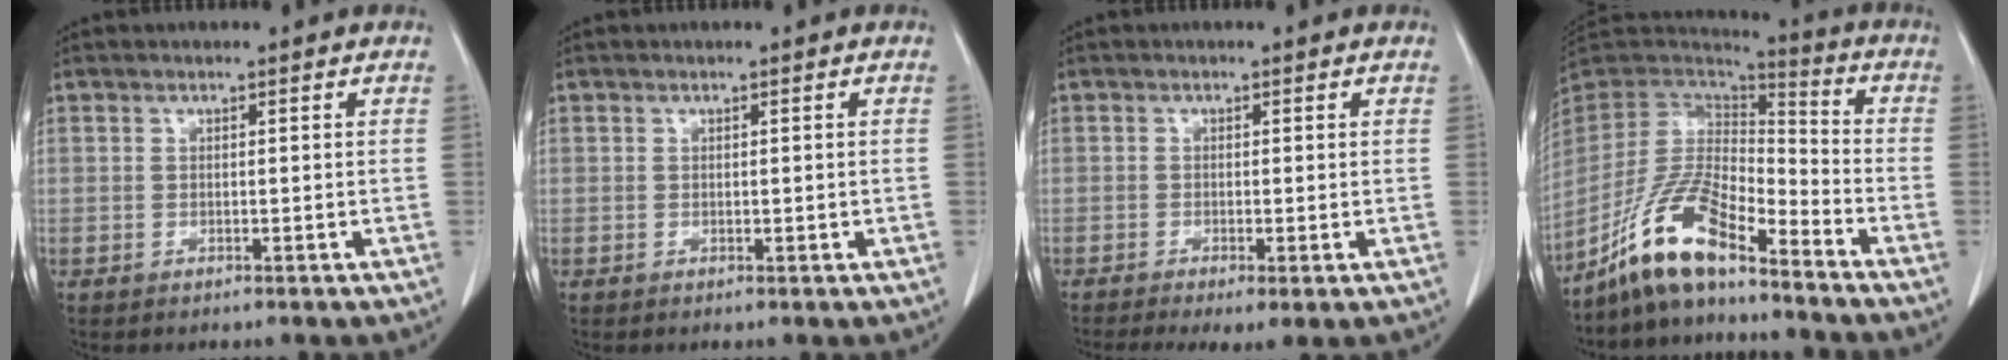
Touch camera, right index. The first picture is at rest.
{"total": 0.7, "force": [0.0, 0.3, 0.7], "torque": [-0.013, -0.003, 0.003]}
{"total": 4.6, "force": [-2.6, 1.2, 3.6], "torque": [-0.057, -0.016, -0.044]}
{"total": 13.0, "force": [-9.6, 2.9, 8.2], "torque": [-0.171, 0.010, -0.181]}